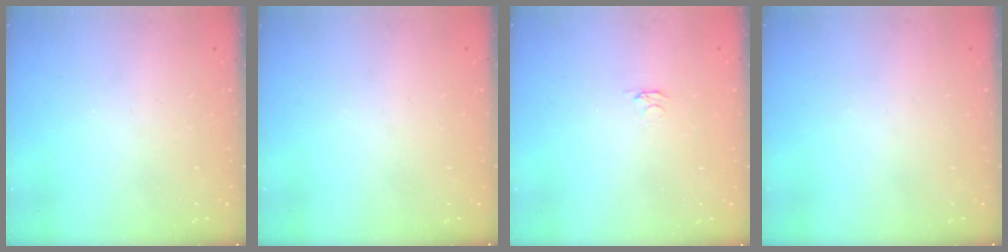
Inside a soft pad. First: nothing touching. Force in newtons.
{"total": 0.0}
{"total": 2.1, "press": 2.0, "slide": 0.3}
{"total": 0.0}